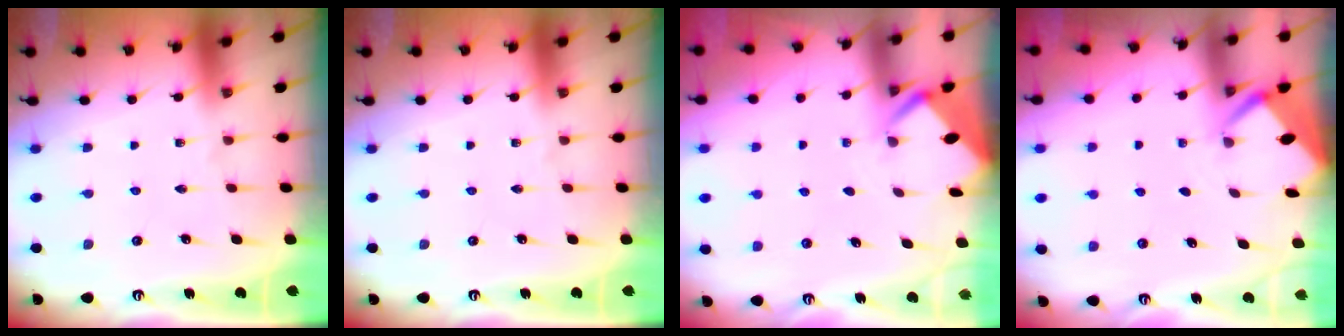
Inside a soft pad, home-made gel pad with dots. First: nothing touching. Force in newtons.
{"total": 0.0}
{"total": 2.7, "press": 2.7, "slide": 0.1}
{"total": 2.2, "press": 2.2, "slide": 0.1}